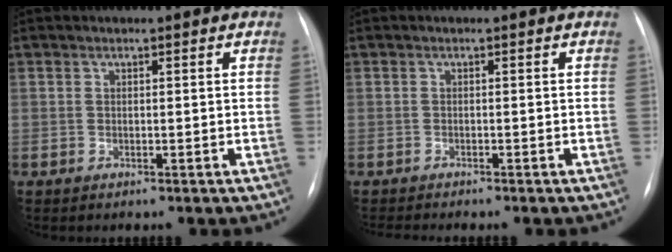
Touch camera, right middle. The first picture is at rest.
{"total": 2.2, "force": [-2.0, -0.5, 0.7], "torque": [-0.007, -0.007, -0.029]}